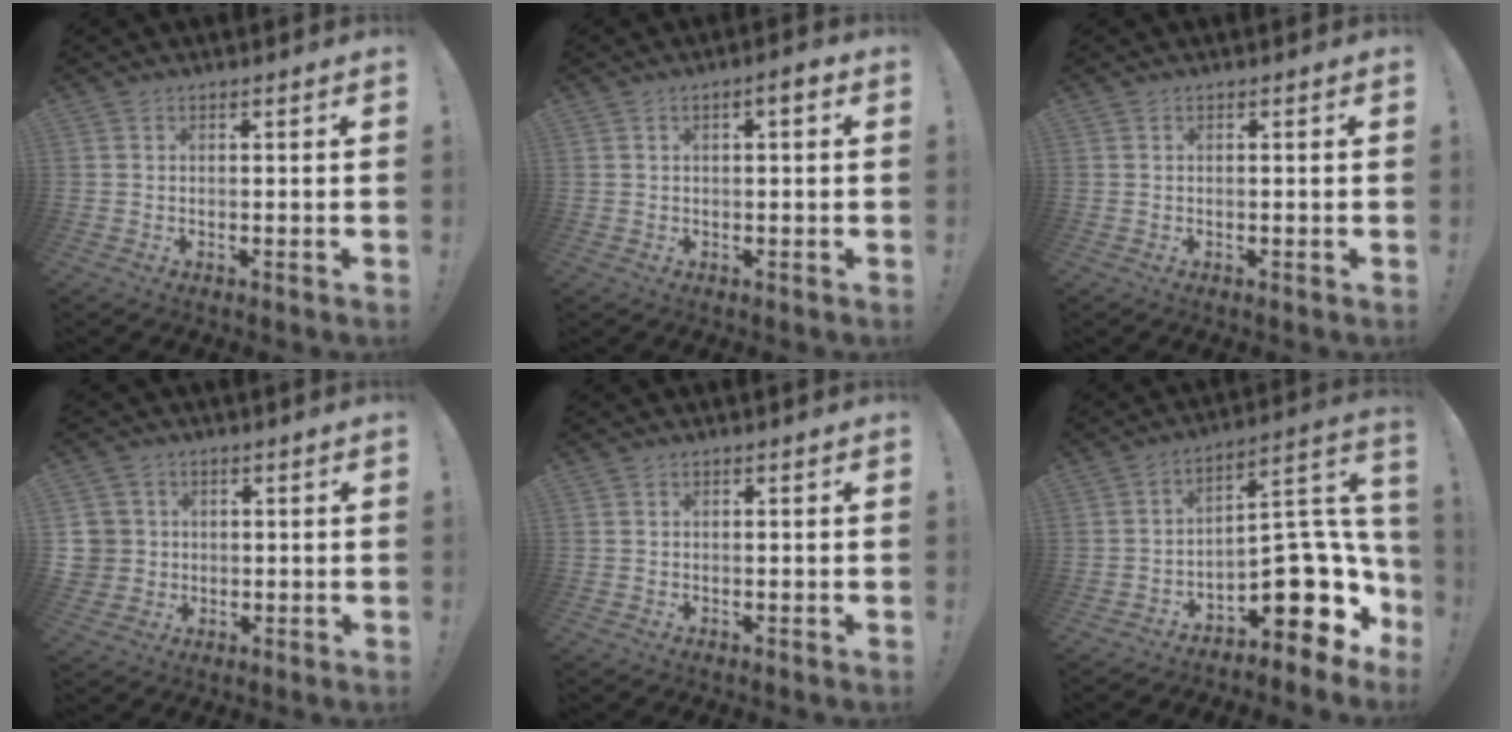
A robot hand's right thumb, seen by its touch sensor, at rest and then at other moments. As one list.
[{"total": 2.7, "force": [0.2, 0.8, 2.5], "torque": [-0.037, 0.005, -0.002]}, {"total": 0.5, "force": [0.0, -0.3, 0.4], "torque": [-0.002, -0.003, -0.002]}, {"total": 5.9, "force": [0.9, 5.8, 1.0], "torque": [-0.019, -0.003, 0.021]}, {"total": 0.0}, {"total": 16.7, "force": [-5.1, 8.6, 13.4], "torque": [-0.148, 0.016, -0.068]}]